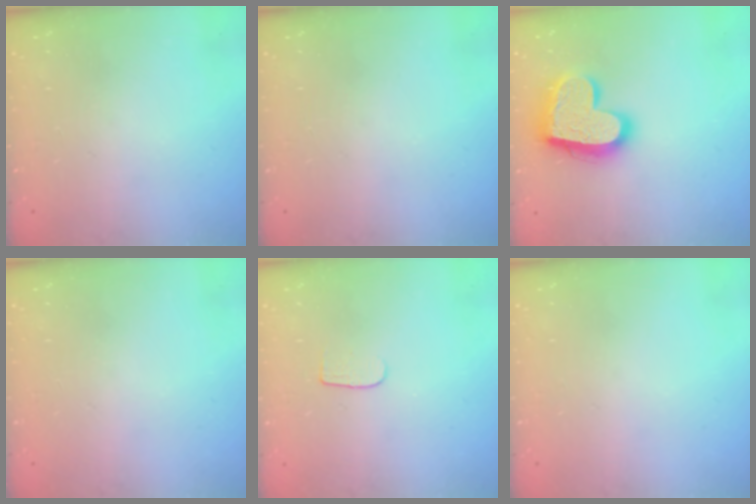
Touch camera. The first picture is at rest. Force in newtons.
{"total": 0.0}
{"total": 18.2, "press": 18.2, "slide": 1.6}
{"total": 0.0}
{"total": 4.8, "press": 4.8, "slide": 0.5}
{"total": 0.0}